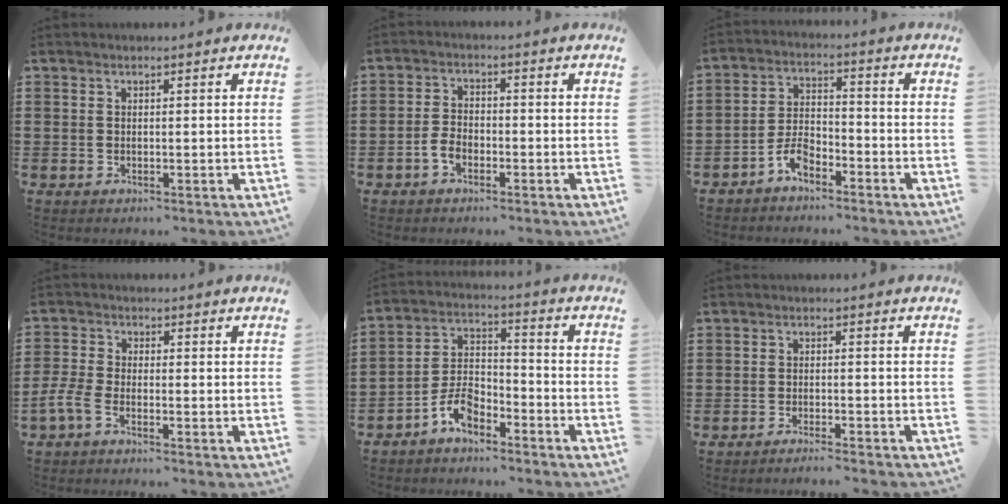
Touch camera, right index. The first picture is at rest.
{"total": 3.2, "force": [-1.6, 1.7, 2.1], "torque": [-0.052, 0.000, -0.036]}
{"total": 4.7, "force": [-3.6, 2.0, 2.2], "torque": [-0.053, 0.008, -0.073]}
{"total": 3.2, "force": [-2.1, 0.8, 2.2], "torque": [-0.066, -0.006, -0.046]}
{"total": 6.1, "force": [-4.5, 2.9, 2.8], "torque": [-0.068, 0.014, -0.090]}
{"total": 2.1, "force": [-2.0, -0.5, 0.2], "torque": [-0.003, 0.001, -0.040]}